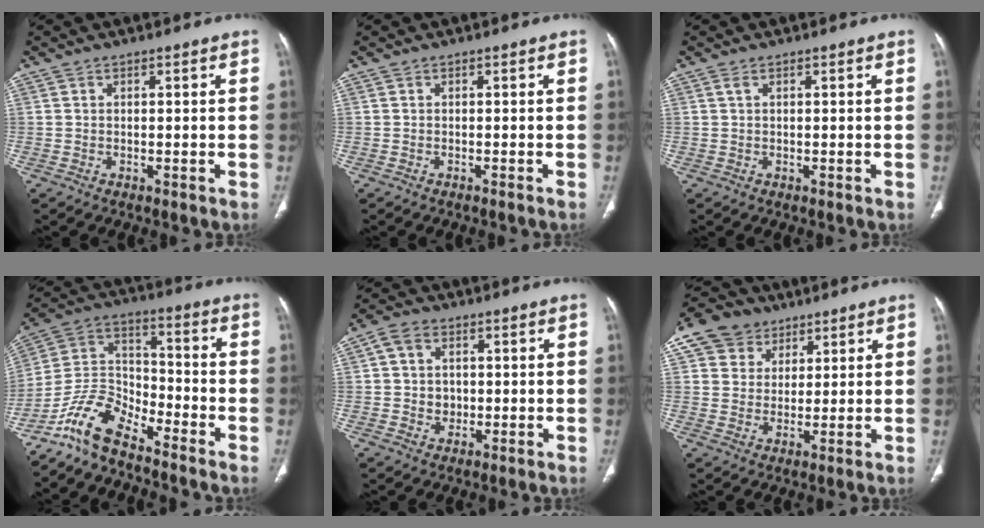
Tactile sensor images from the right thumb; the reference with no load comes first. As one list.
[{"total": 0.8, "force": [-0.7, -0.2, 0.5], "torque": [-0.007, 0.008, -0.008]}, {"total": 0.0}, {"total": 10.3, "force": [-8.6, 3.6, 4.3], "torque": [-0.079, 0.081, -0.174]}, {"total": 6.0, "force": [0.6, 4.9, 3.3], "torque": [-0.039, 0.001, 0.009]}, {"total": 10.1, "force": [5.2, 8.1, 2.8], "torque": [-0.033, 0.000, 0.098]}]